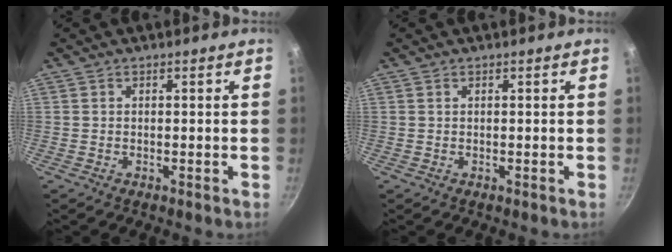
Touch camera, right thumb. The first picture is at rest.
{"total": 0.0}